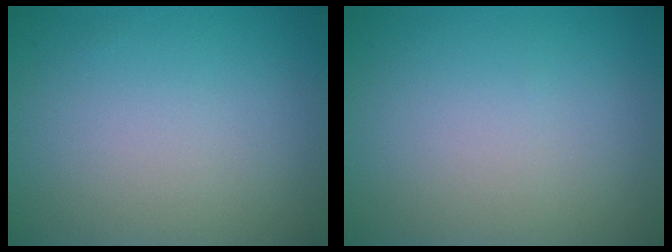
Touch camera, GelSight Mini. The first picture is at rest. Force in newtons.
{"total": 0.0}